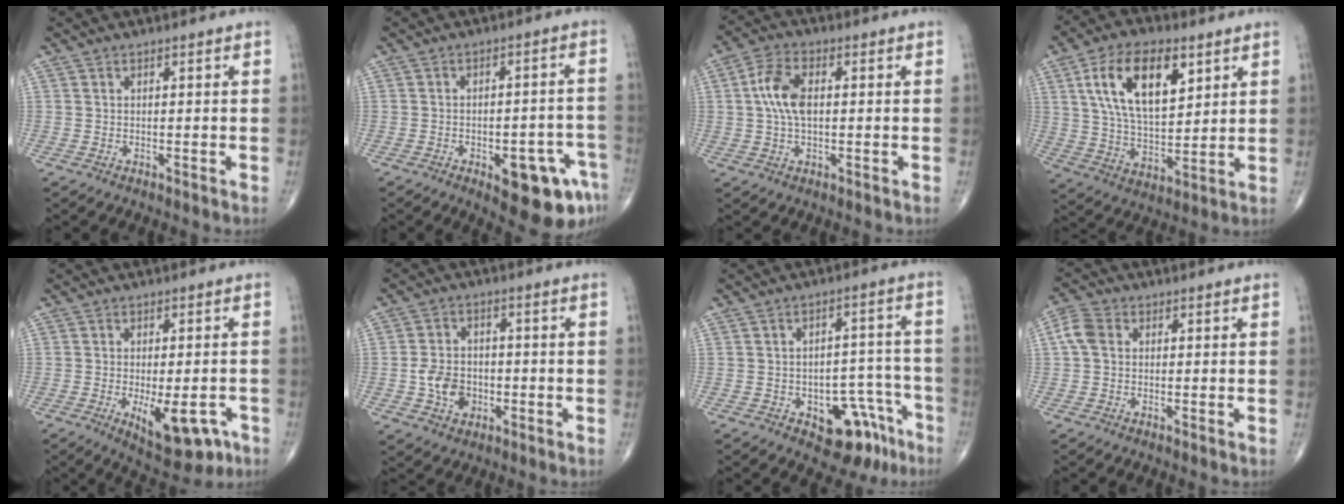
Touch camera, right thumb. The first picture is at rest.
{"total": 13.1, "force": [-6.3, 5.1, 10.2], "torque": [-0.098, 0.036, -0.071]}
{"total": 7.7, "force": [0.9, 4.1, 6.5], "torque": [-0.135, 0.013, 0.012]}
{"total": 16.8, "force": [6.7, 8.4, 12.9], "torque": [-0.207, -0.019, 0.124]}
{"total": 11.1, "force": [-4.1, 4.8, 9.1], "torque": [-0.113, -0.002, -0.048]}
{"total": 7.3, "force": [-1.7, 5.6, 4.3], "torque": [-0.057, 0.010, -0.029]}
{"total": 11.6, "force": [-6.1, 6.6, 7.3], "torque": [-0.048, 0.055, -0.074]}
{"total": 4.5, "force": [0.6, 3.5, 2.8], "torque": [-0.063, 0.014, 0.005]}